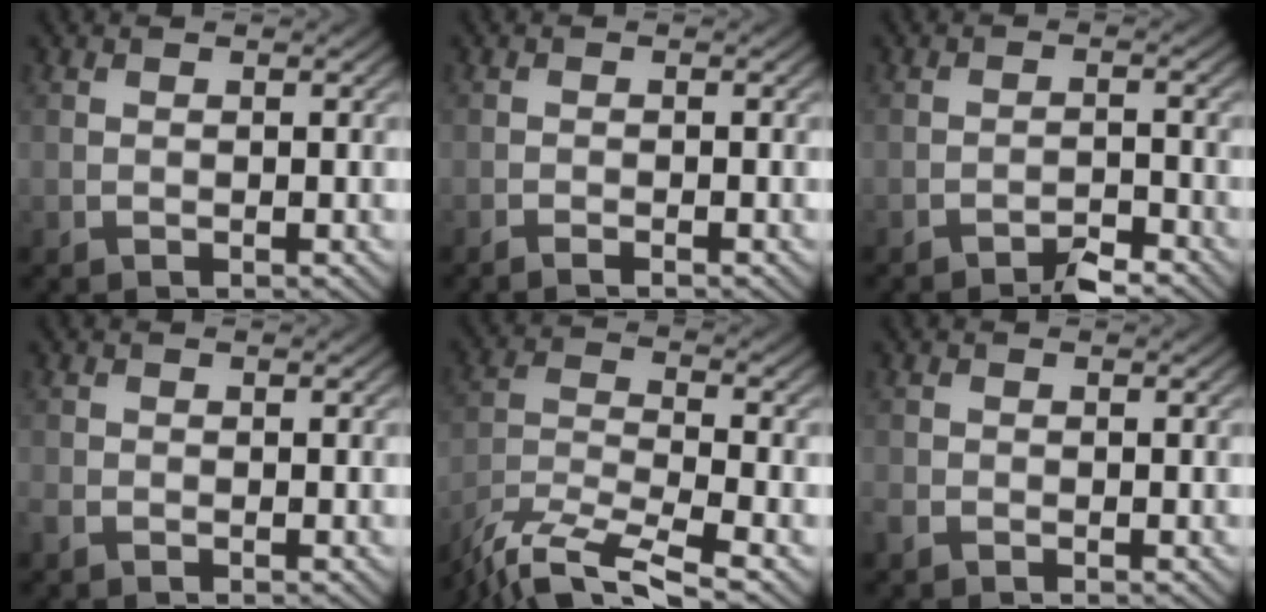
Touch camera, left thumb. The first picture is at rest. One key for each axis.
{"total": 1.1, "fx": -0.8, "fy": 0.1, "fz": 0.6, "tx": -0.009, "ty": 0.001, "tz": -0.018}
{"total": 3.1, "fx": -2.6, "fy": 0.6, "fz": 1.6, "tx": -0.023, "ty": 0.007, "tz": -0.046}
{"total": 1.2, "fx": -0.9, "fy": 0.6, "fz": 0.4, "tx": -0.012, "ty": -0.002, "tz": -0.022}
{"total": 11.8, "fx": -9.8, "fy": 2.6, "fz": 6.1, "tx": -0.134, "ty": -0.011, "tz": -0.184}
{"total": 1.2, "fx": -0.9, "fy": 0.7, "fz": 0.4, "tx": -0.012, "ty": -0.002, "tz": -0.022}